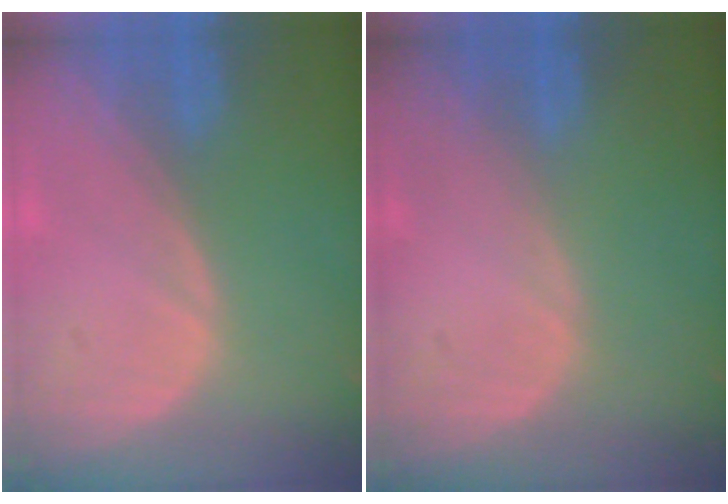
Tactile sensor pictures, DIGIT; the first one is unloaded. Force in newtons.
{"total": 0.0}